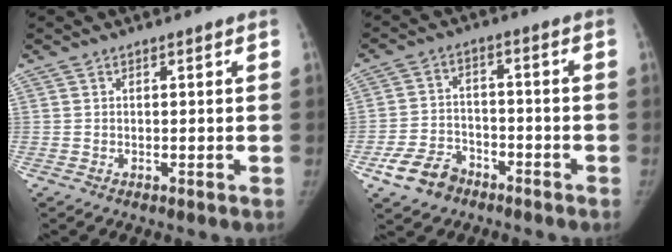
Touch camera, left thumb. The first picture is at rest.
{"total": 8.0, "force": [-5.0, 5.4, 3.2], "torque": [-0.048, 0.028, -0.089]}